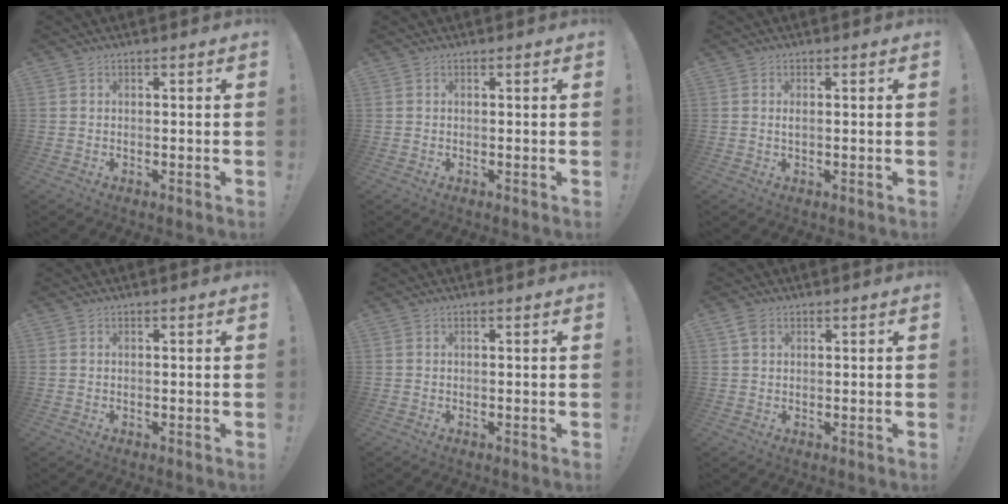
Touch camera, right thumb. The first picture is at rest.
{"total": 0.0}
{"total": 0.8, "force": [0.2, 0.0, 0.8], "torque": [-0.008, -0.003, 0.002]}
{"total": 0.0}
{"total": 0.0}
{"total": 2.8, "force": [1.4, 1.8, 1.6], "torque": [-0.026, 0.000, 0.026]}